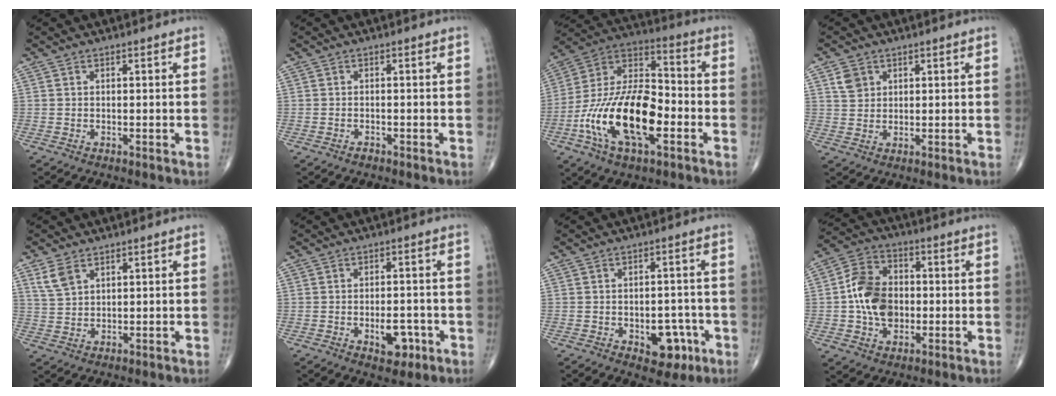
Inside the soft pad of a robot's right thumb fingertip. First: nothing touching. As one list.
[{"total": 0.8, "force": [-0.6, 0.4, 0.3], "torque": [-0.006, 0.004, -0.011]}, {"total": 22.6, "force": [-6.7, 11.0, 18.6], "torque": [-0.339, 0.036, -0.121]}, {"total": 3.5, "force": [1.6, 2.7, 1.3], "torque": [-0.013, -0.006, 0.032]}, {"total": 4.2, "force": [2.5, 2.4, 2.3], "torque": [-0.044, -0.006, 0.059]}, {"total": 5.9, "force": [-2.3, 3.5, 4.2], "torque": [-0.035, 0.015, -0.024]}, {"total": 6.6, "force": [-2.6, 4.0, 4.6], "torque": [-0.034, 0.017, -0.026]}, {"total": 11.9, "force": [-0.7, 8.7, 8.1], "torque": [-0.125, 0.022, -0.019]}]